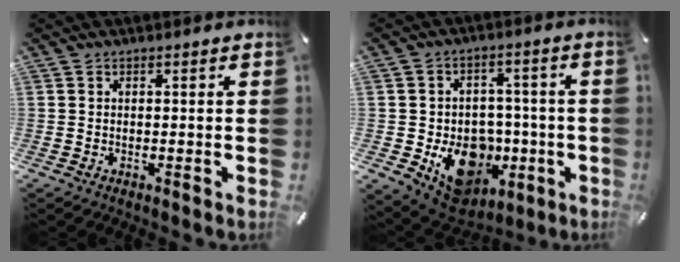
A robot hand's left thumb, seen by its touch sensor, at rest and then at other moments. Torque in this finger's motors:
{"motor_torque": [-0.09, 1.18, 0.57, 0.54, 0.10]}